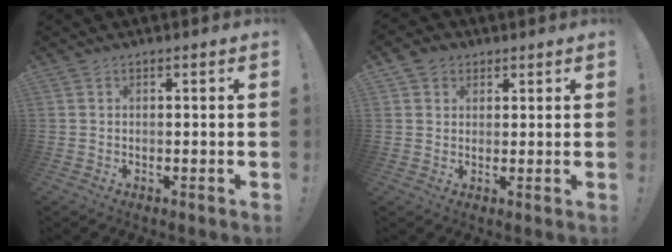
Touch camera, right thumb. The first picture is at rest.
{"total": 3.8, "force": [1.9, 3.2, 1.0], "torque": [-0.018, -0.001, 0.036]}